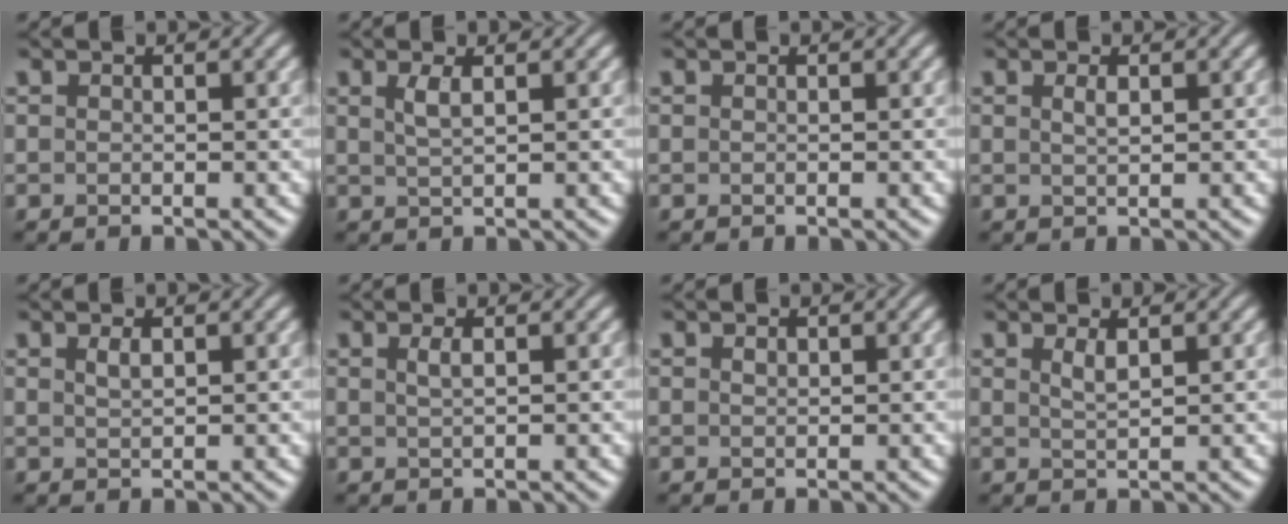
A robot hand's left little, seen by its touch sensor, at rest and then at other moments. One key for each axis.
{"total": 1.6, "fx": 0.7, "fy": 0.4, "fz": 1.4, "tx": -0.028, "ty": 0.001, "tz": 0.013}
{"total": 0.0}
{"total": 0.9, "fx": 0.4, "fy": 0.2, "fz": 0.7, "tx": -0.015, "ty": 0.002, "tz": 0.008}
{"total": 1.0, "fx": 0.6, "fy": 0.3, "fz": 0.7, "tx": -0.017, "ty": 0.002, "tz": 0.012}
{"total": 1.2, "fx": 0.4, "fy": 0.4, "fz": 1.0, "tx": -0.017, "ty": 0.003, "tz": 0.007}
{"total": 0.5, "fx": 0.3, "fy": 0.3, "fz": 0.3, "tx": -0.007, "ty": 0.000, "tz": 0.007}
{"total": 1.3, "fx": 0.8, "fy": 0.3, "fz": 1.1, "tx": -0.021, "ty": 0.000, "tz": 0.014}